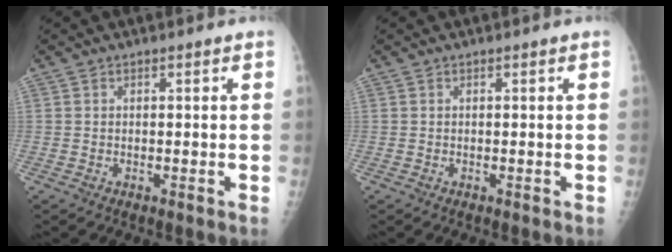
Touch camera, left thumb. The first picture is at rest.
{"total": 0.0}